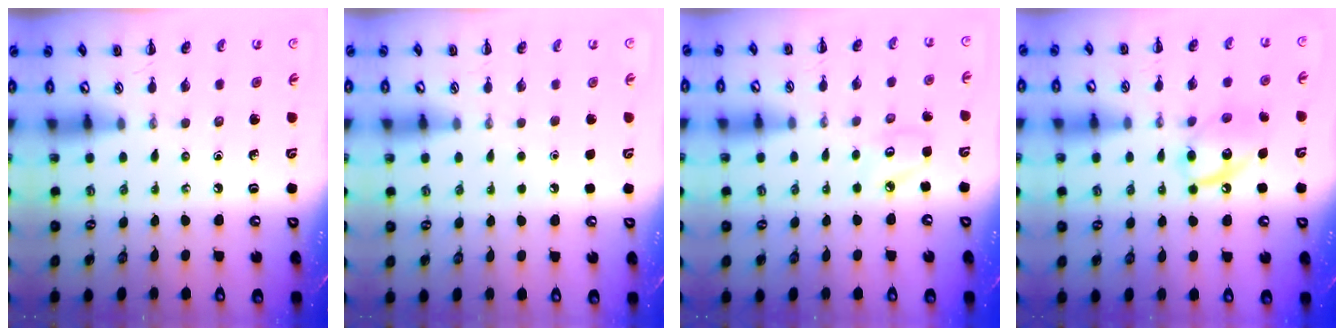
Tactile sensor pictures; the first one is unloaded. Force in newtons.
{"total": 1.8, "press": 1.7, "slide": 0.1}
{"total": 4.8, "press": 4.6, "slide": 1.4}
{"total": 12.6, "press": 12.6, "slide": 1.3}